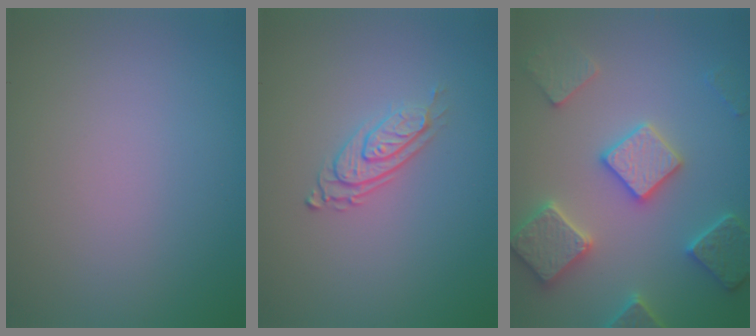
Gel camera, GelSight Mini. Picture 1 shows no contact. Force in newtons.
{"total": 2.8, "press": 2.0, "slide": 2.0}
{"total": 5.7, "press": 5.6, "slide": 1.3}